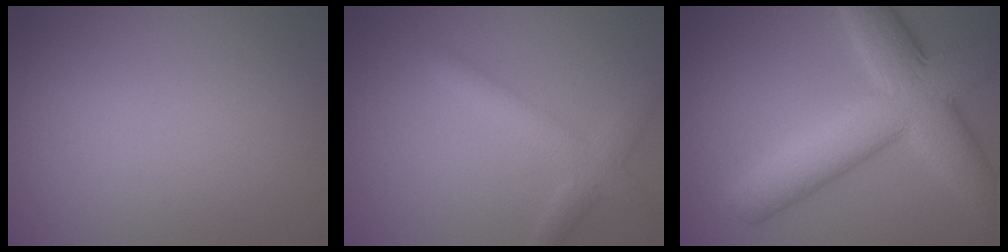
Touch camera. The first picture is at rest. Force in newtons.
{"total": 2.9, "press": 2.9, "slide": 0.1}
{"total": 10.0, "press": 10.0, "slide": 0.3}